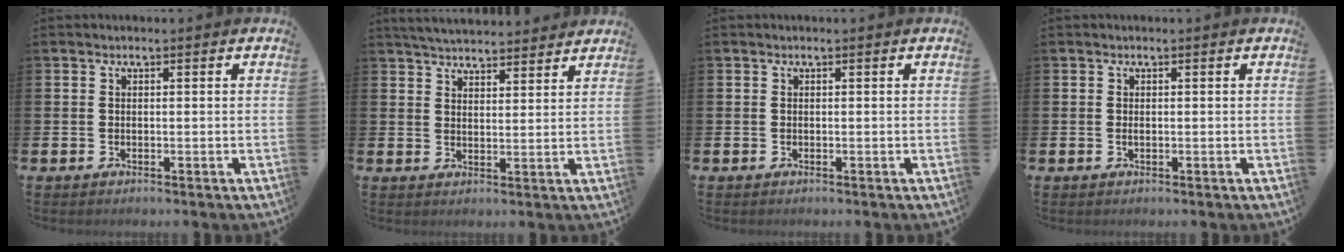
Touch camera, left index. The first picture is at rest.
{"total": 4.6, "force": [4.6, 0.5, 0.4], "torque": [-0.017, -0.027, 0.082]}
{"total": 0.0}
{"total": 0.5, "force": [0.0, 0.2, 0.5], "torque": [-0.011, 0.001, 0.000]}